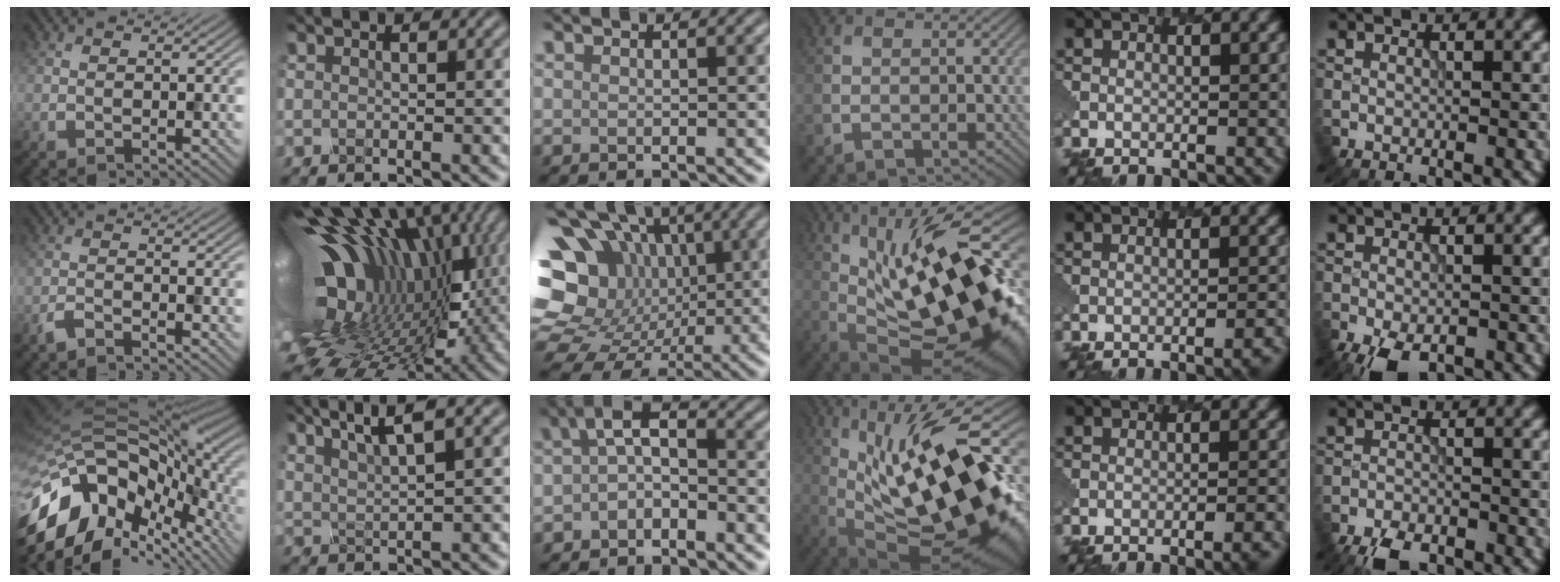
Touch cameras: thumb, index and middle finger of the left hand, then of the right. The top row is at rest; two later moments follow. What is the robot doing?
{"motion": "dispense", "object": "toothpaste"}